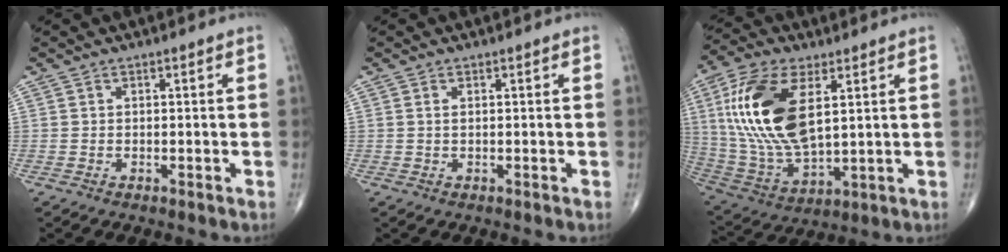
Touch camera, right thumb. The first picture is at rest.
{"total": 0.6, "force": [0.2, 0.3, 0.5], "torque": [-0.013, 0.004, 0.005]}
{"total": 20.6, "force": [5.2, 10.0, 17.2], "torque": [-0.351, -0.021, 0.102]}